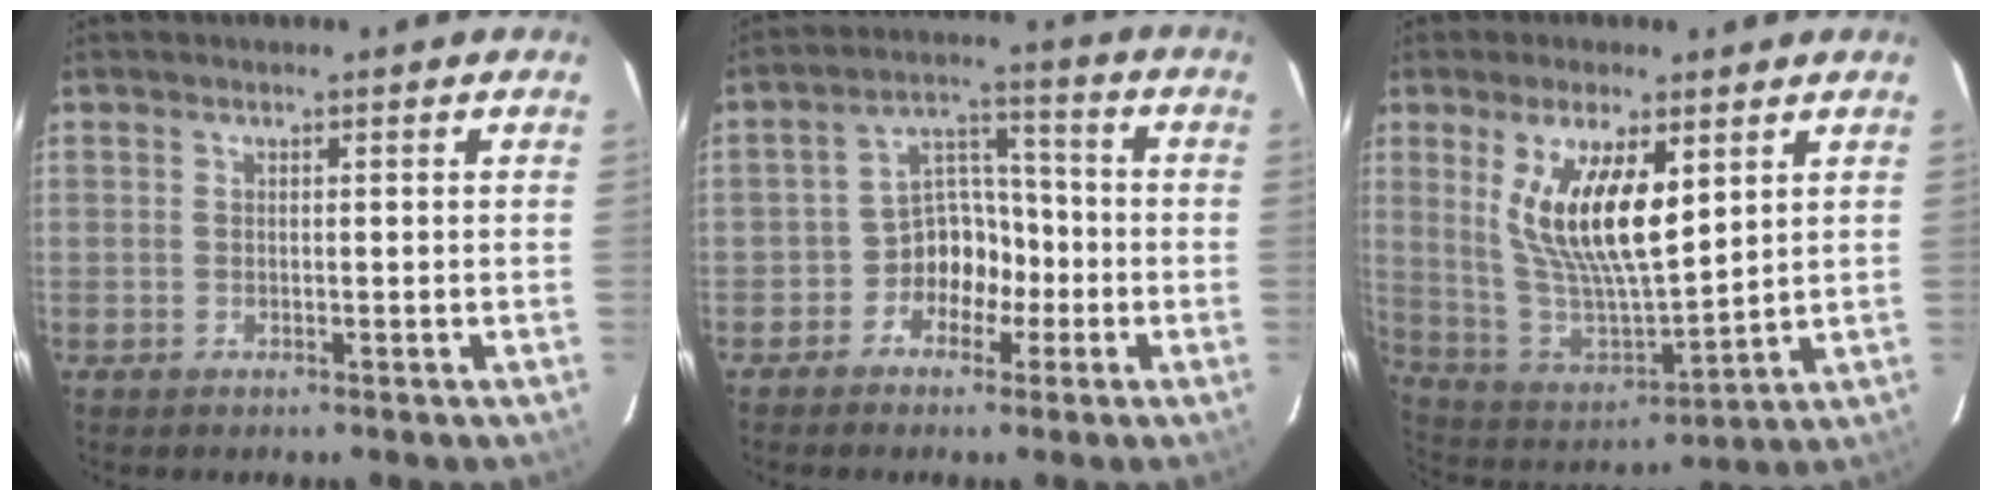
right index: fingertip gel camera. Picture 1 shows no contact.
{"total": 7.1, "force": [-3.4, 5.6, 2.6], "torque": [-0.036, 0.034, -0.059]}
{"total": 15.2, "force": [5.9, 5.1, 13.1], "torque": [-0.254, -0.006, 0.127]}